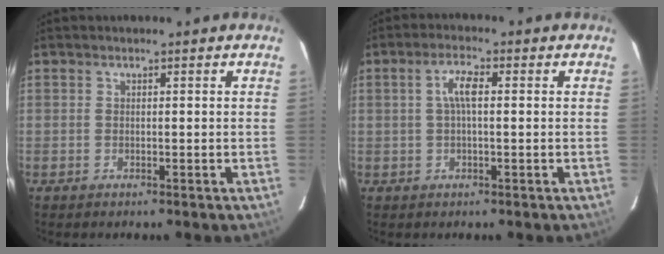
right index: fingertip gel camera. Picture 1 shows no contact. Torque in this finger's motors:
{"motor_torque": [0.29, -0.21, 0.22, 0.07]}